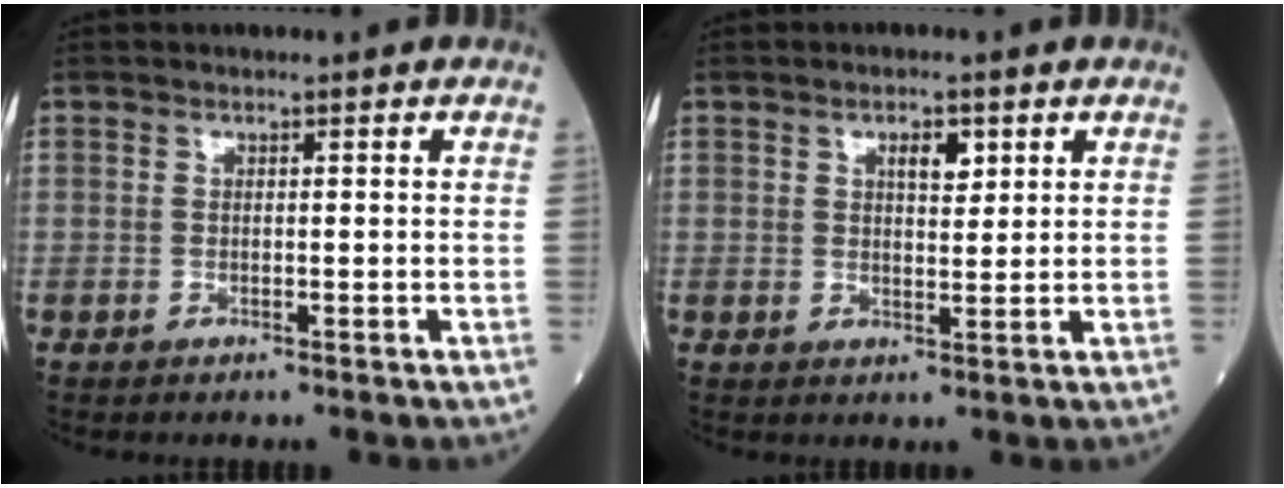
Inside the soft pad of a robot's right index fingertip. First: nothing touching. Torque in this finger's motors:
{"motor_torque": [0.00, 0.00, 0.03, 0.02]}